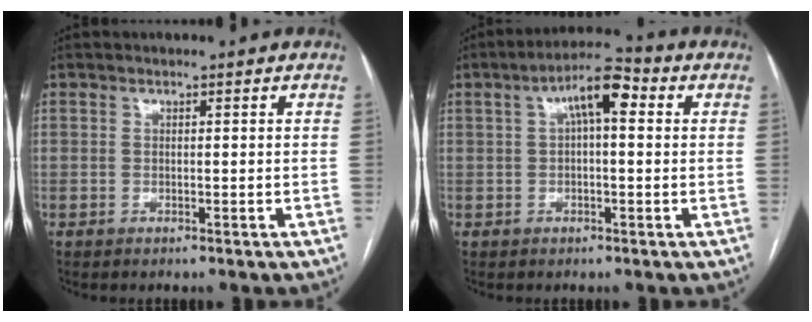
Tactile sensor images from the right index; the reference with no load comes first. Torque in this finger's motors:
{"motor_torque": [0.40, -0.05, 0.21, 0.13]}